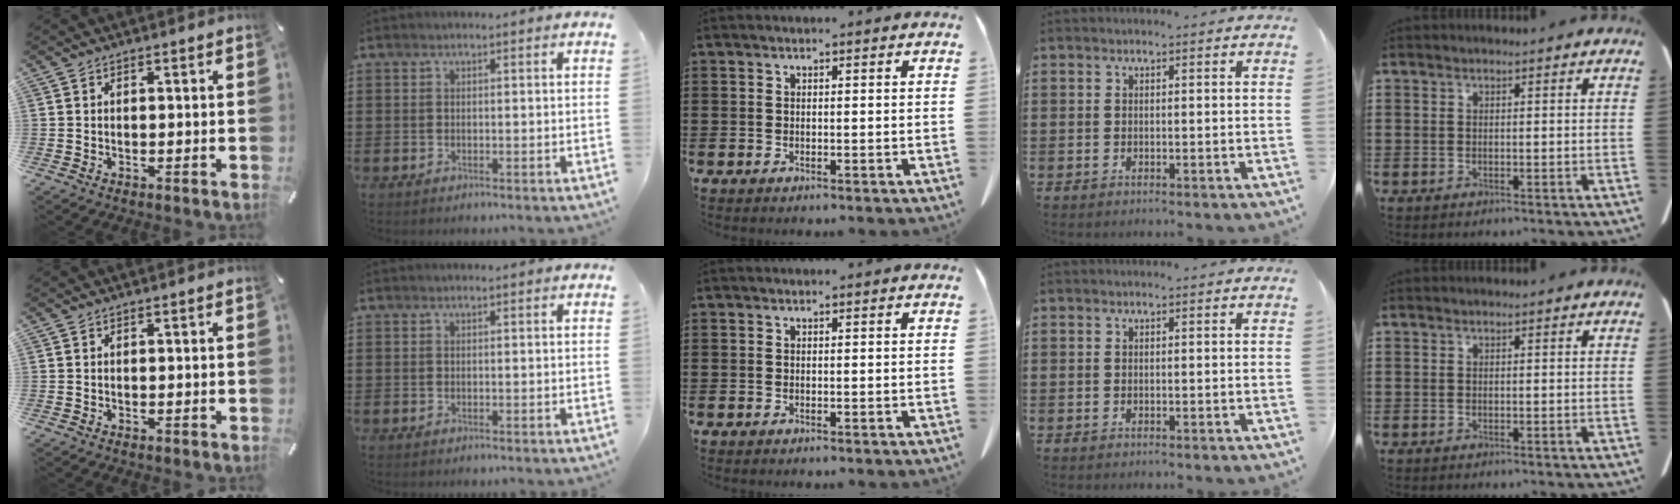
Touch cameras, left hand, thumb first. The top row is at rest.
{}